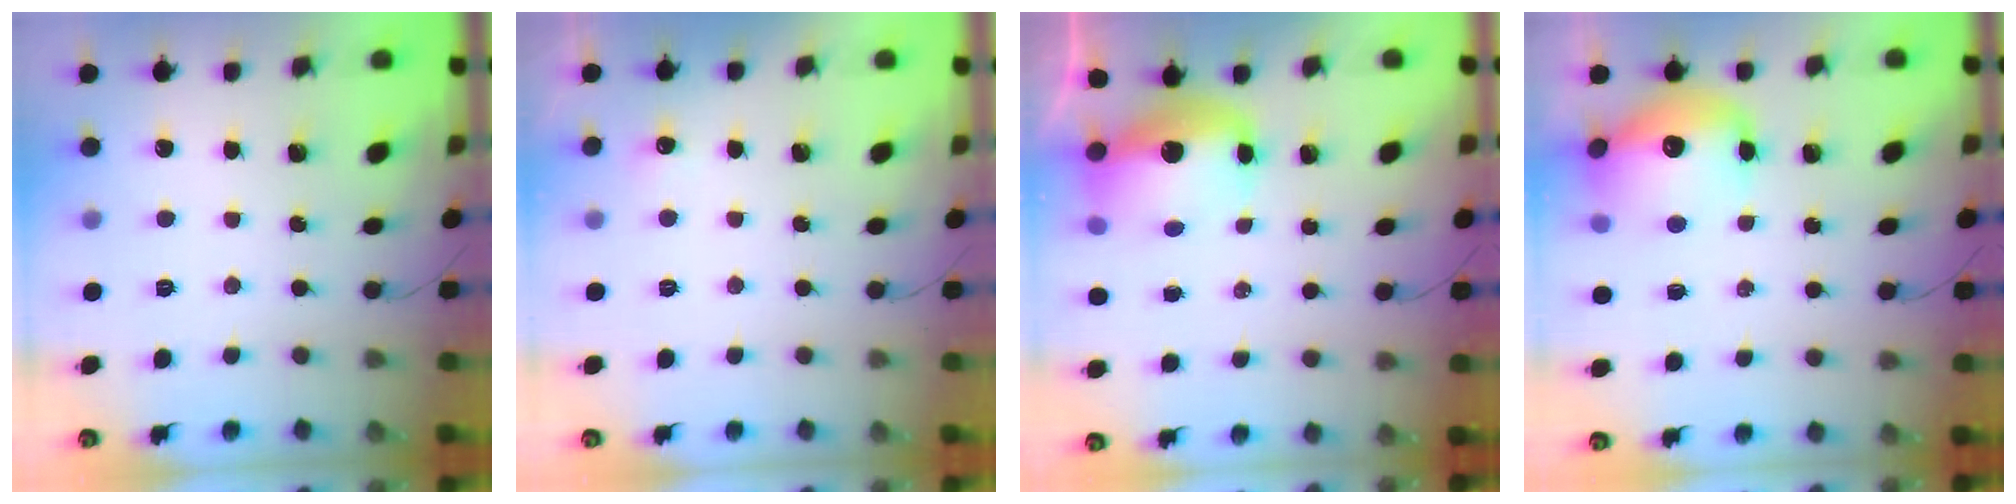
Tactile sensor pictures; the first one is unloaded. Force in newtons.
{"total": 11.2, "press": 3.5, "slide": 10.6}
{"total": 12.8, "press": 12.4, "slide": 3.2}
{"total": 14.6, "press": 14.2, "slide": 3.0}